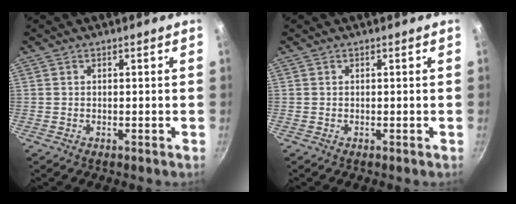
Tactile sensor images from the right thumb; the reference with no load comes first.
{"total": 0.0}